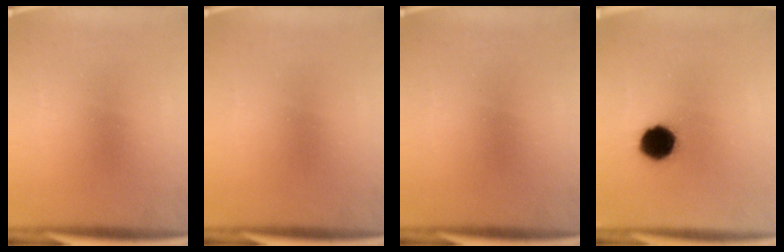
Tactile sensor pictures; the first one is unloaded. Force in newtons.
{"total": 0.0}
{"total": 0.0}
{"total": 9.7}